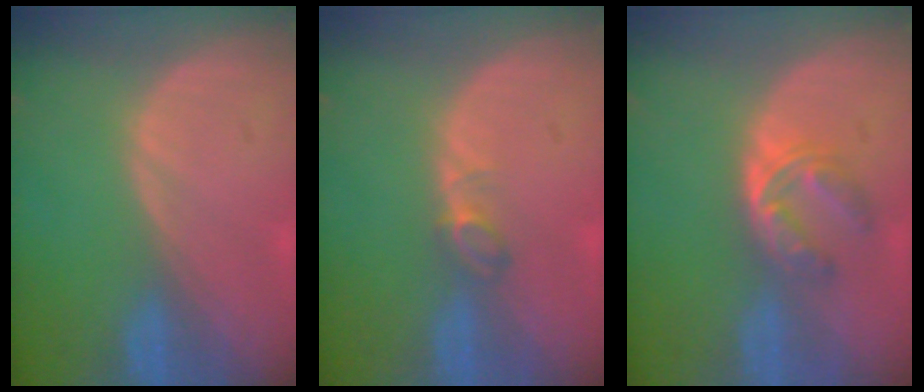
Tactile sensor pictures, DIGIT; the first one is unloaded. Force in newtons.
{"total": 2.1, "press": 2.1, "slide": 0.4}
{"total": 6.0, "press": 4.8, "slide": 3.5}